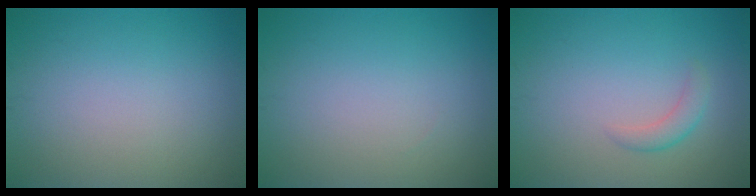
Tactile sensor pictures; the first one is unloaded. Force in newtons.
{"total": 0.0}
{"total": 1.5, "press": 1.5, "slide": 0.1}